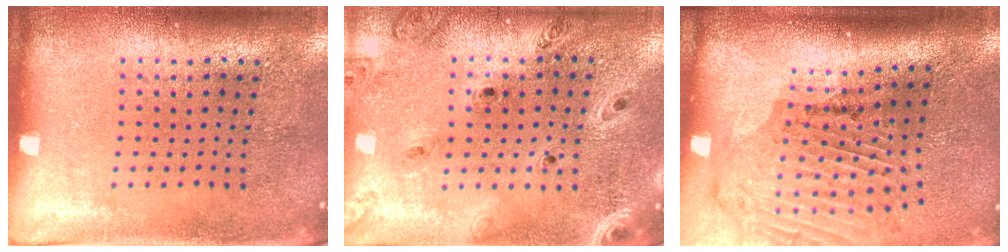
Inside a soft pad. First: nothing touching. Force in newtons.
{"total": 1.3, "press": 1.3, "slide": 0.1}
{"total": 2.1, "press": 1.9, "slide": 0.8}